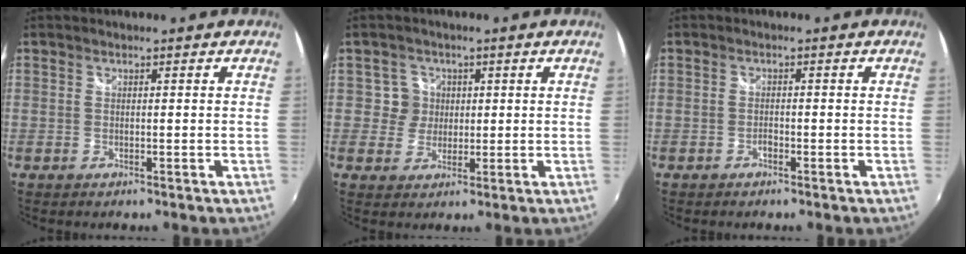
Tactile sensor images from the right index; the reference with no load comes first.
{"total": 3.8, "force": [0.7, 3.8, 0.0], "torque": [0.012, 0.014, 0.009]}
{"total": 0.9, "force": [-0.6, 0.6, 0.3], "torque": [-0.006, 0.001, -0.012]}